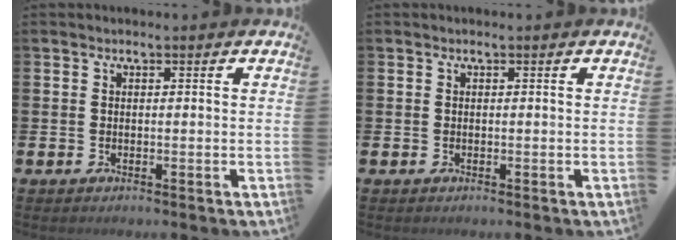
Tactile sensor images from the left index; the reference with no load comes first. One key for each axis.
{"total": 0.0}